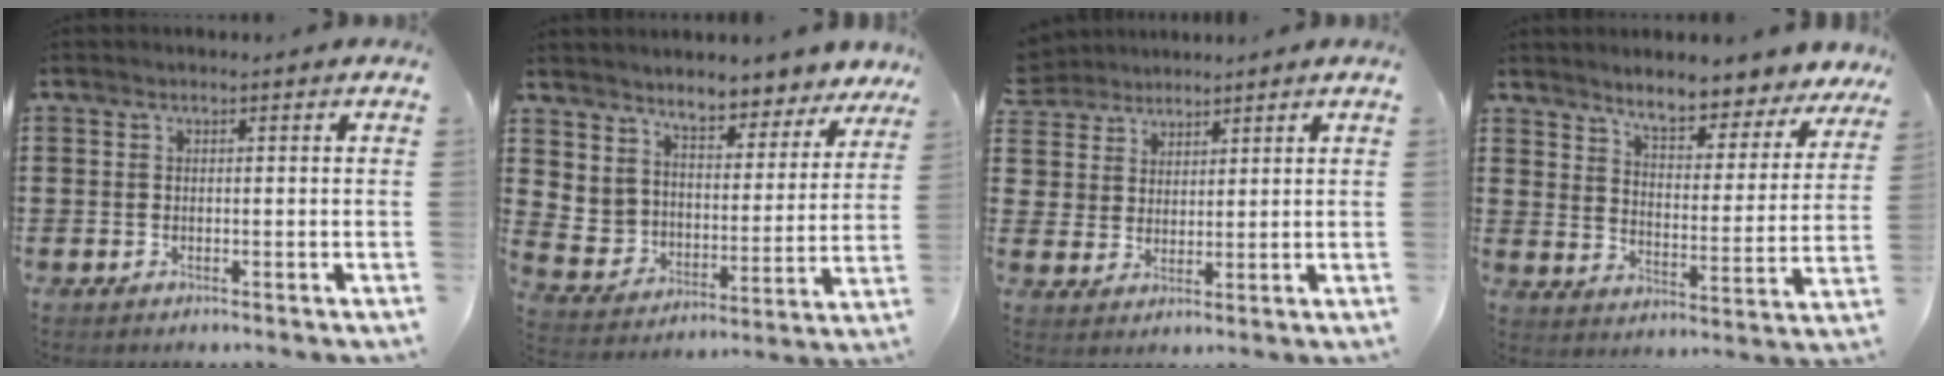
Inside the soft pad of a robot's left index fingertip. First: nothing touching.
{"total": 4.1, "force": [3.5, 2.0, -0.4], "torque": [-0.022, -0.035, 0.057]}
{"total": 4.3, "force": [3.1, 2.9, -0.5], "torque": [-0.015, -0.001, 0.057]}
{"total": 6.2, "force": [5.9, 0.4, 1.8], "torque": [-0.055, -0.045, 0.097]}